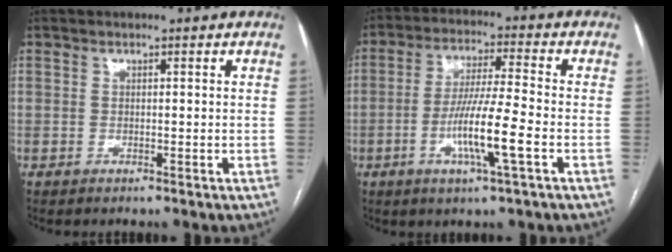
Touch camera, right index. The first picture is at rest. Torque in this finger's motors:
{"motor_torque": [1.30, -0.84, 0.84, 0.21]}